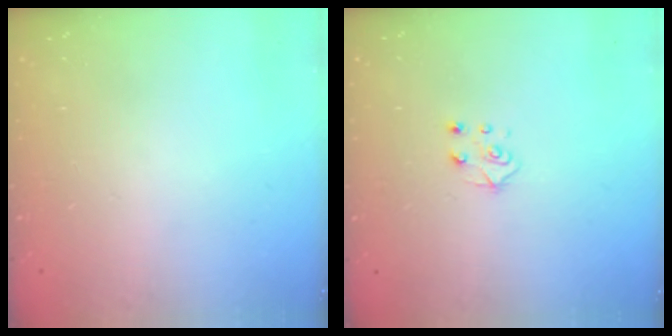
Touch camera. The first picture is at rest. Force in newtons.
{"total": 4.3, "press": 4.3, "slide": 0.5}